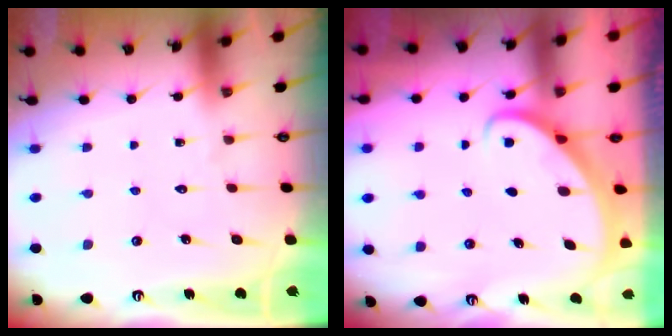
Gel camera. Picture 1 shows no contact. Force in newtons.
{"total": 2.7, "press": 2.7, "slide": 0.2}